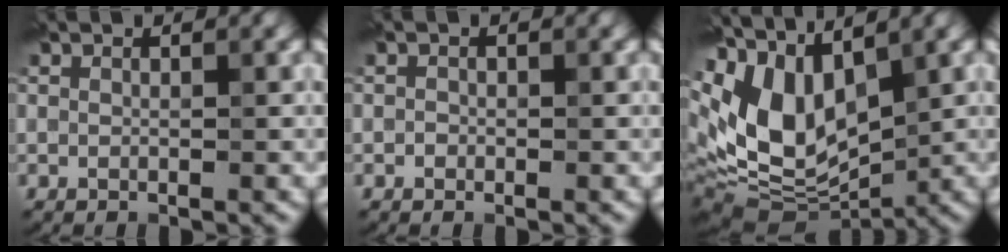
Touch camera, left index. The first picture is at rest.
{"total": 0.5, "force": [-0.2, 0.4, 0.1], "torque": [0.001, -0.003, -0.006]}
{"total": 10.8, "force": [2.2, 6.5, 8.4], "torque": [-0.183, -0.010, 0.041]}